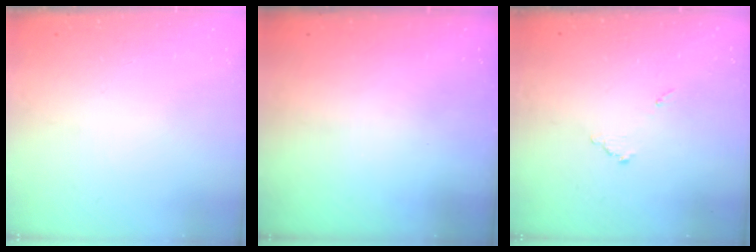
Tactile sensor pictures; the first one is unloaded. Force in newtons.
{"total": 3.0, "press": 3.0, "slide": 0.1}
{"total": 6.9, "press": 6.9, "slide": 0.2}